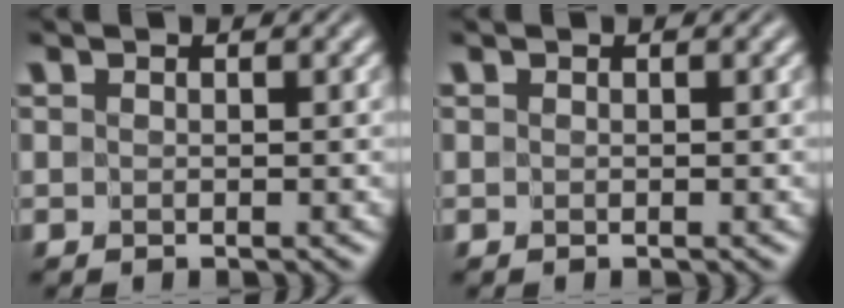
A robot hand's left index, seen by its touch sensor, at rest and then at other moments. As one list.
[{"total": 0.0}]